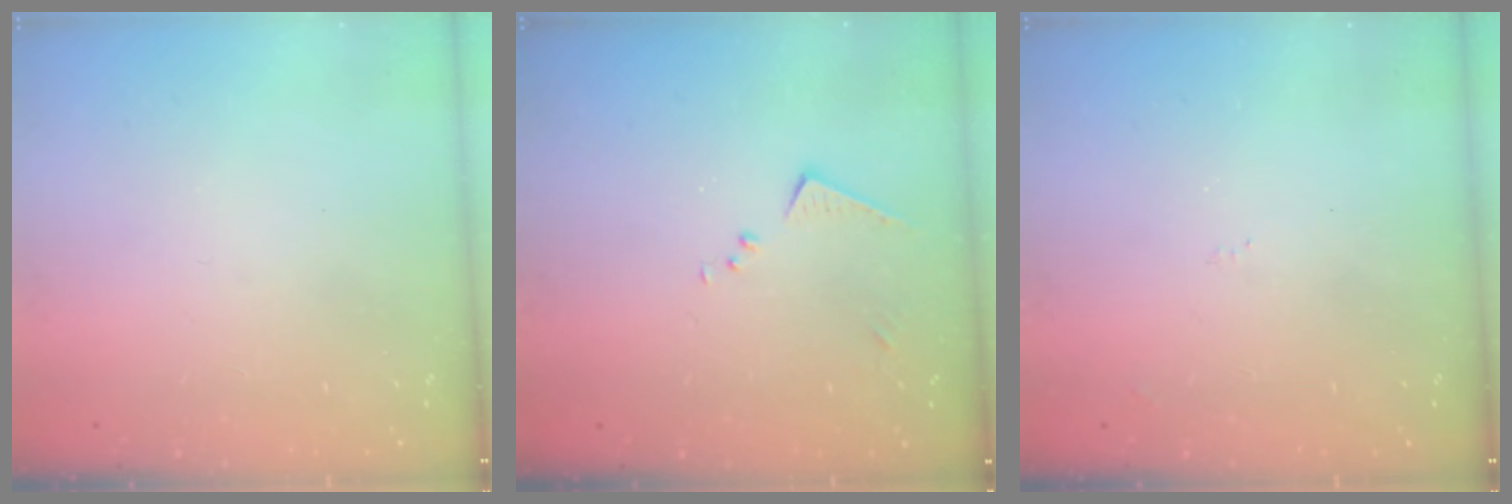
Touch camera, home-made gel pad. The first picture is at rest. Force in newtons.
{"total": 8.3, "press": 8.3, "slide": 0.4}
{"total": 6.9, "press": 6.9, "slide": 0.7}